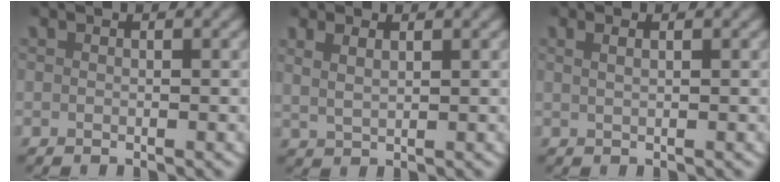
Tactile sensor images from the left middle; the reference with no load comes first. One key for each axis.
{"total": 1.9, "fx": 1.2, "fy": 0.9, "fz": 1.2, "tx": -0.030, "ty": -0.001, "tz": 0.029}
{"total": 0.8, "fx": 0.4, "fy": 0.1, "fz": 0.7, "tx": -0.014, "ty": 0.001, "tz": 0.010}